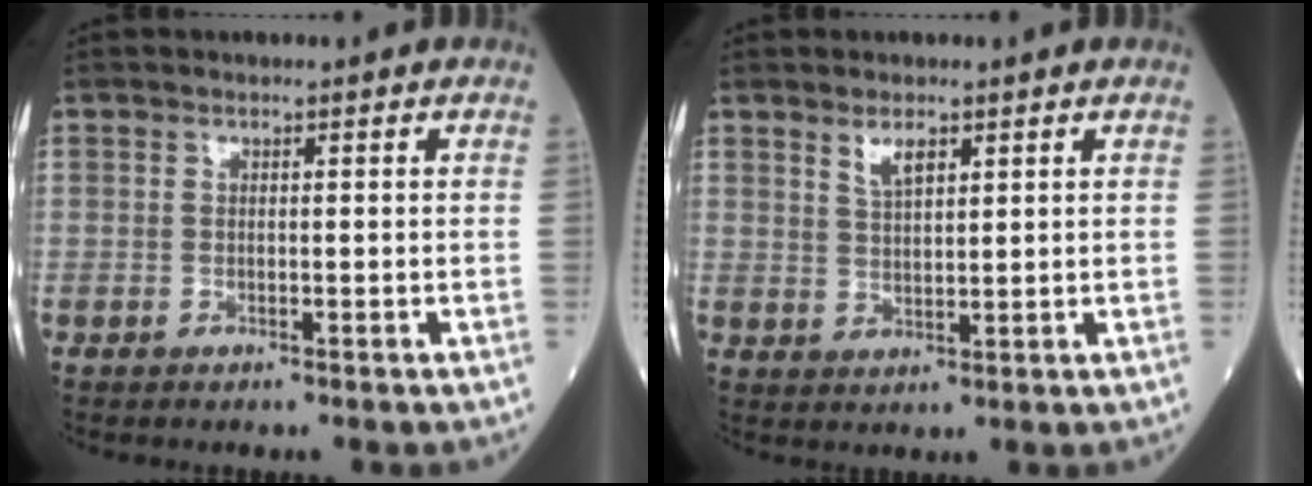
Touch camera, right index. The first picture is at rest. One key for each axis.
{"total": 3.3, "fx": 2.0, "fy": 1.0, "fz": 2.3, "tx": -0.049, "ty": 0.000, "tz": 0.043}